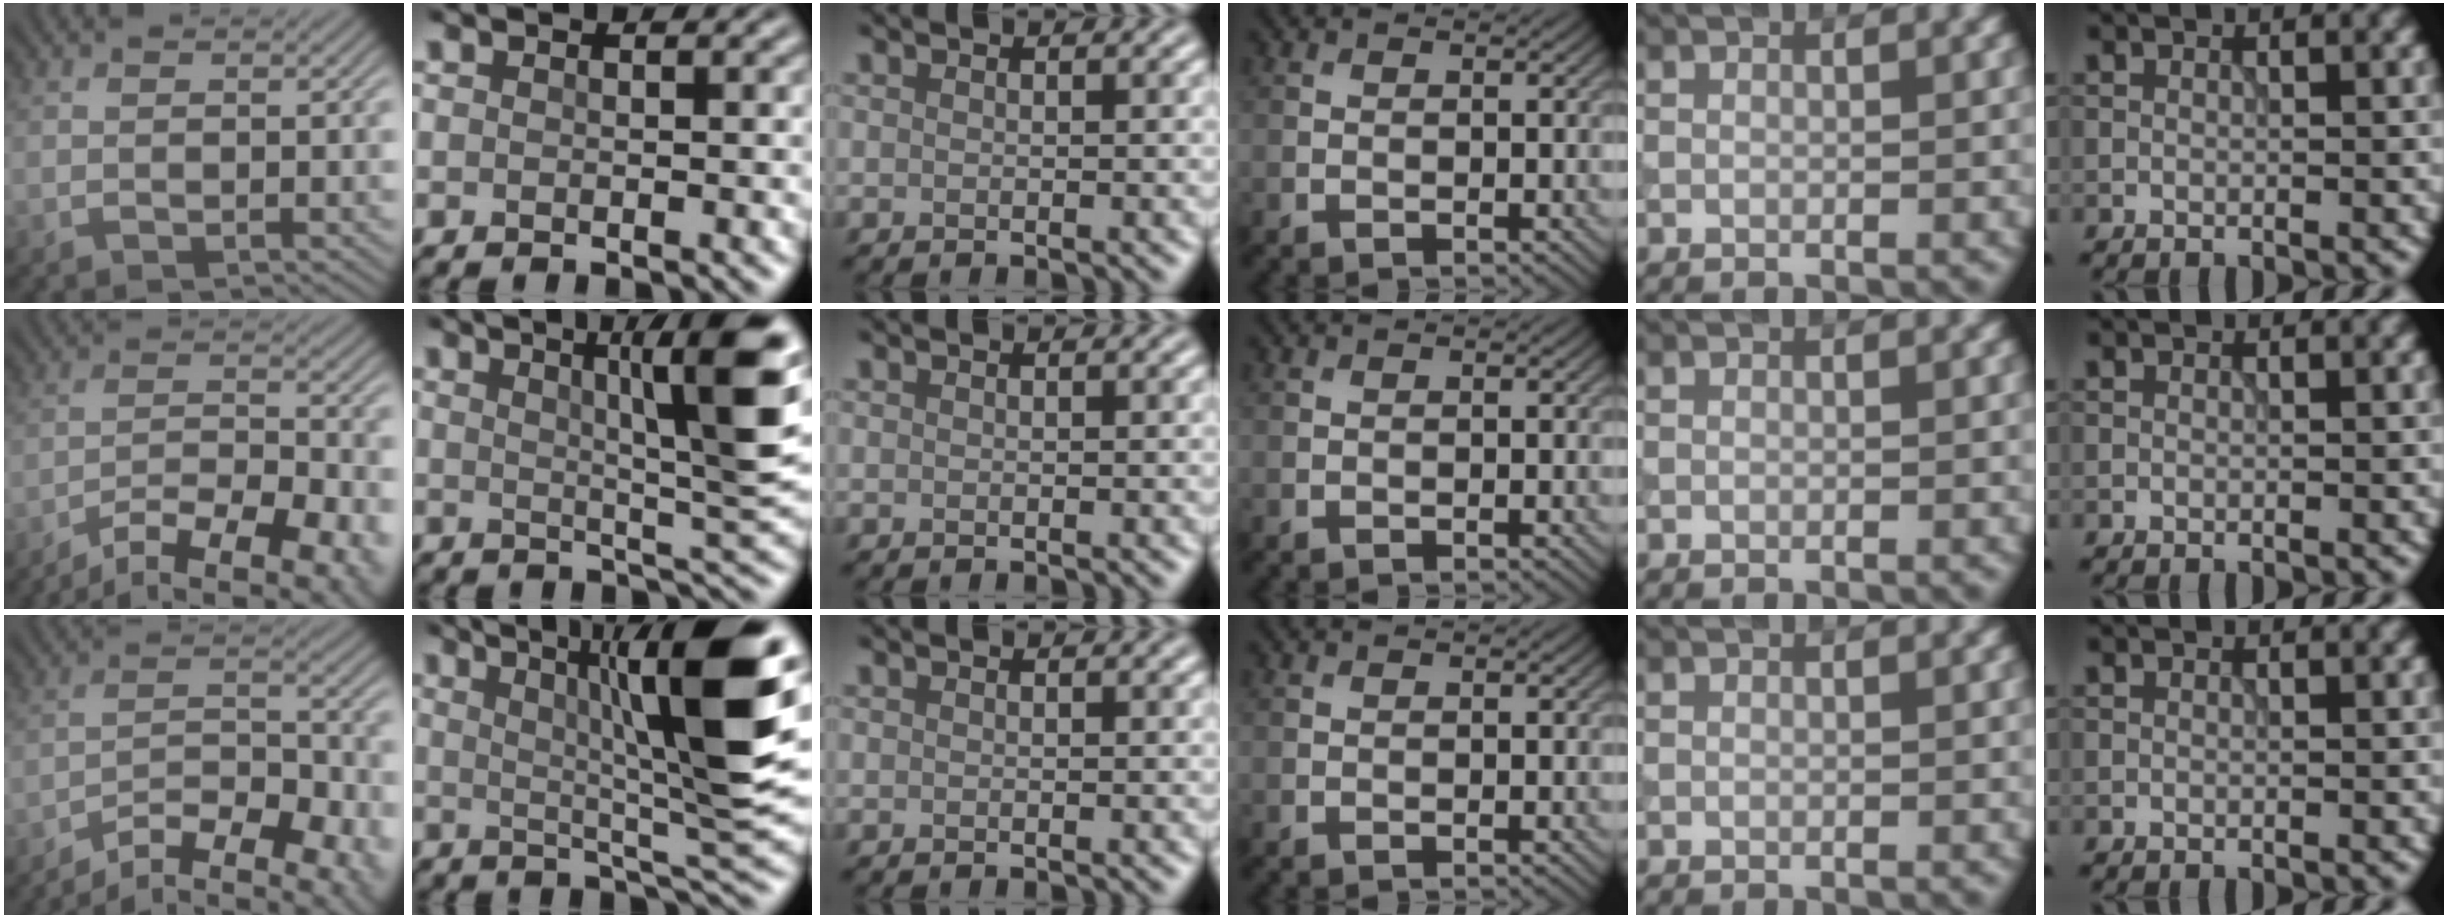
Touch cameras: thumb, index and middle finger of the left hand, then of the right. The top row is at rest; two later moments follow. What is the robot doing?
{"motion": "extract", "object": "tissue"}